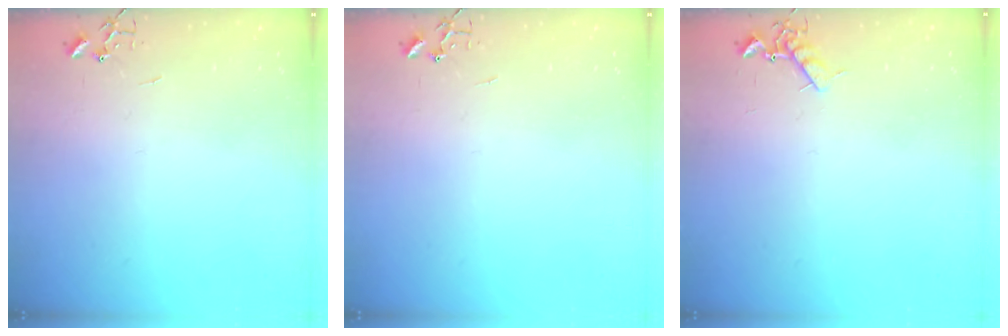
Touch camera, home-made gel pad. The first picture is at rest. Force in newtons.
{"total": 0.0}
{"total": 7.8, "press": 7.8, "slide": 0.8}